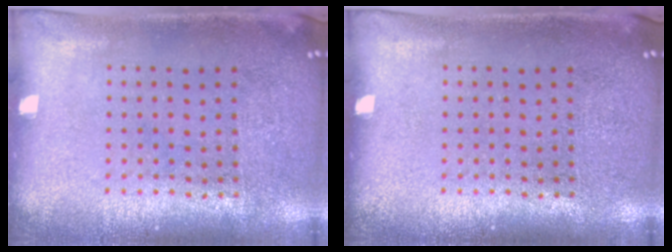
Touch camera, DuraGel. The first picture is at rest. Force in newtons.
{"total": 0.0}